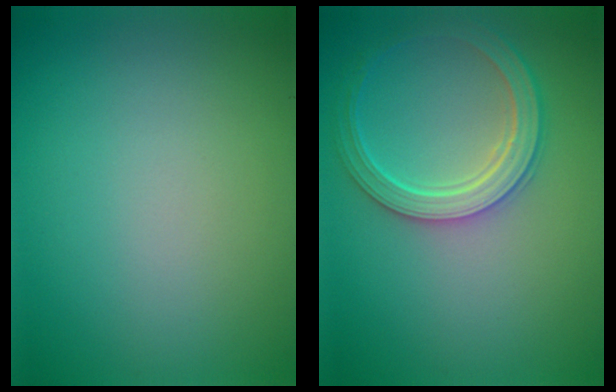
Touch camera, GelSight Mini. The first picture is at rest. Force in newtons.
{"total": 4.5, "press": 4.0, "slide": 2.0}